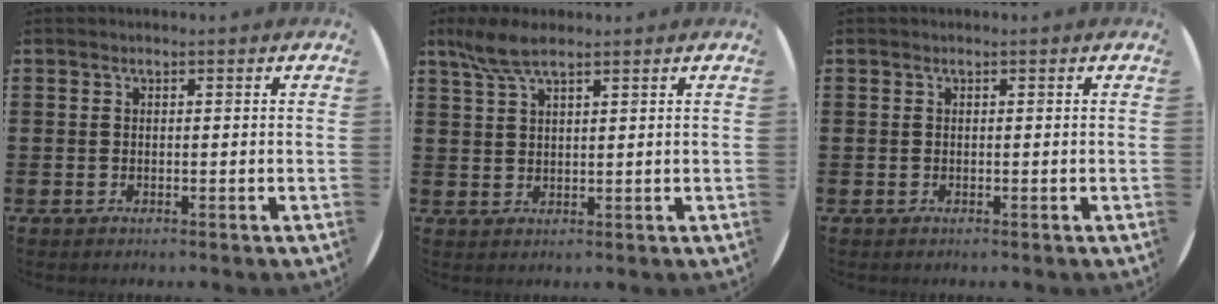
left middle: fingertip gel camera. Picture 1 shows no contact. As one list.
[{"total": 4.8, "force": [3.6, 1.2, 3.1], "torque": [-0.069, 0.001, 0.065]}, {"total": 0.0}]